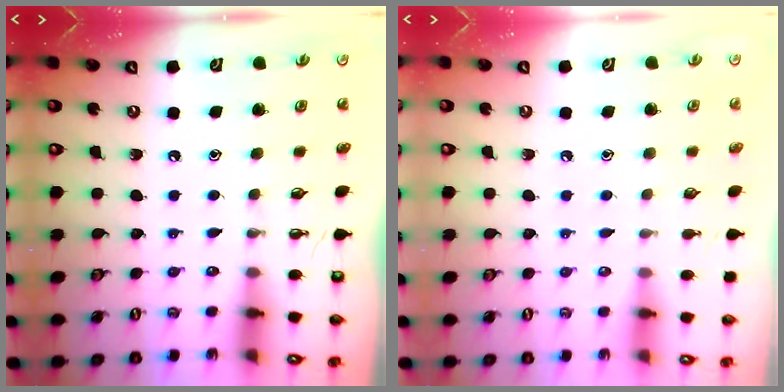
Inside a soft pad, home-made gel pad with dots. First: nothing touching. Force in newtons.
{"total": 2.6, "press": 2.5, "slide": 0.3}